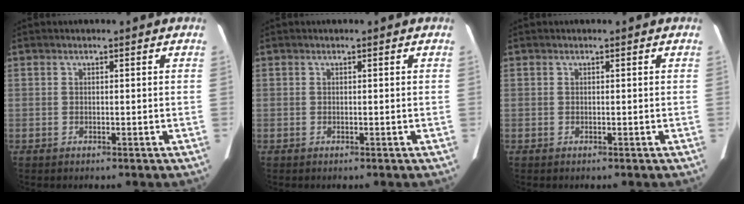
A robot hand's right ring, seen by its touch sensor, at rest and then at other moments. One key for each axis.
{"total": 0.0}
{"total": 0.0}